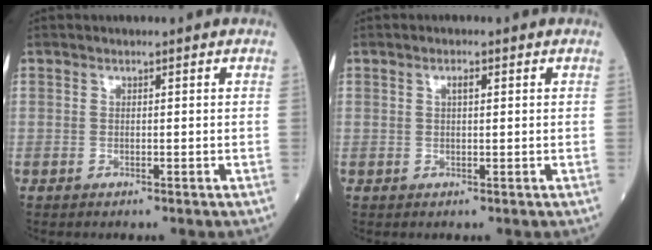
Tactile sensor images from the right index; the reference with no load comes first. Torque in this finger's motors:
{"motor_torque": [0.03, 0.02, -0.01, 0.00]}